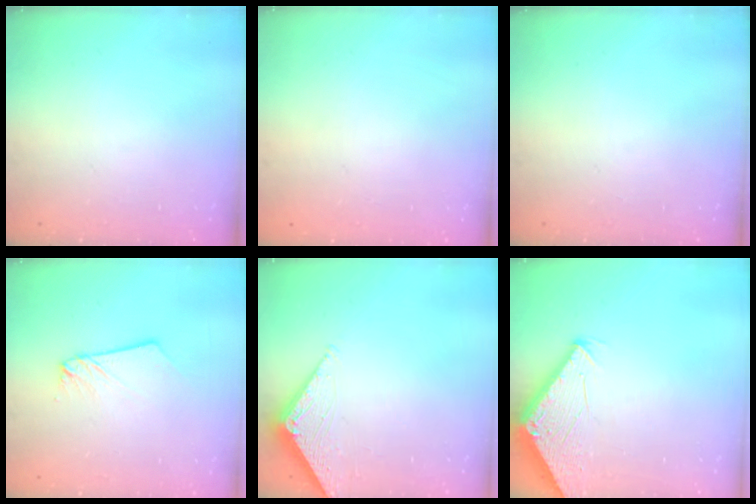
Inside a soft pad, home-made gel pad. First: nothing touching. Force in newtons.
{"total": 0.0}
{"total": 0.0}
{"total": 2.5, "press": 2.5, "slide": 0.3}
{"total": 2.6, "press": 2.6, "slide": 0.3}
{"total": 2.9, "press": 2.9, "slide": 0.2}